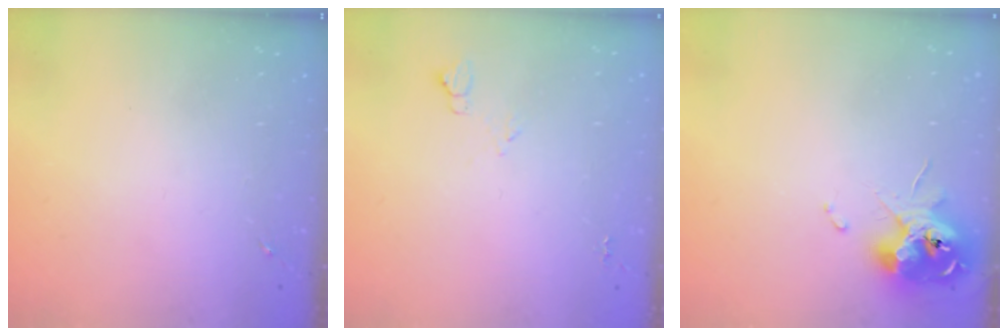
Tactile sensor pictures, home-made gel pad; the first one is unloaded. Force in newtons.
{"total": 5.5, "press": 5.4, "slide": 0.7}
{"total": 12.4, "press": 12.2, "slide": 1.6}